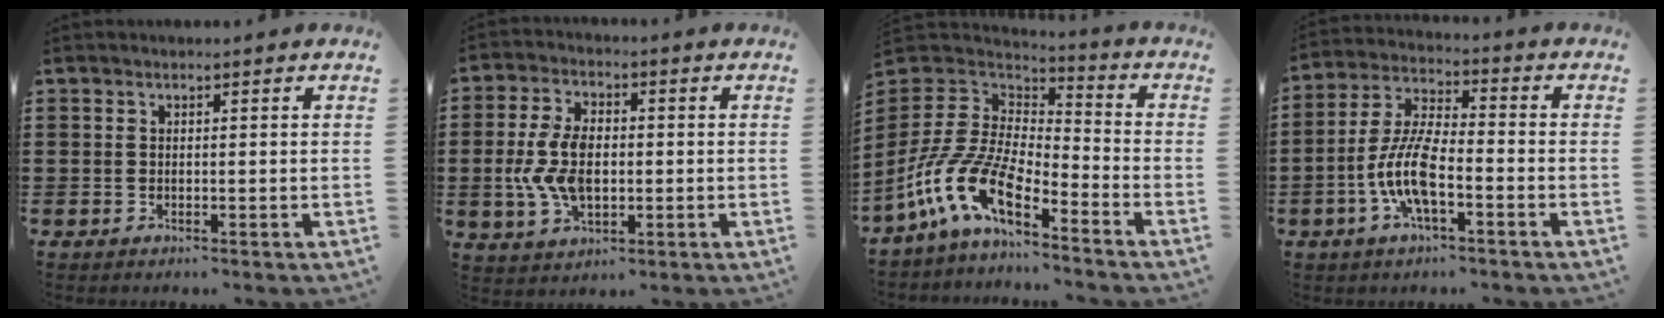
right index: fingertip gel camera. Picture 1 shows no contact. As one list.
[{"total": 8.7, "force": [-0.6, 5.1, 7.0], "torque": [-0.169, 0.003, -0.019]}, {"total": 12.1, "force": [-7.4, 4.8, 8.2], "torque": [-0.208, -0.006, -0.156]}, {"total": 8.8, "force": [-3.2, 2.8, 7.7], "torque": [-0.184, -0.009, -0.067]}]